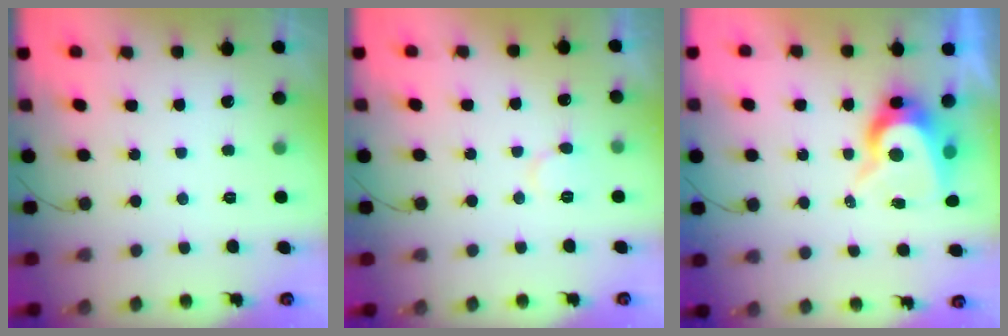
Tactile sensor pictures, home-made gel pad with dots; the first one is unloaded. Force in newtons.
{"total": 6.4, "press": 6.4, "slide": 0.2}
{"total": 9.9, "press": 9.9, "slide": 0.6}